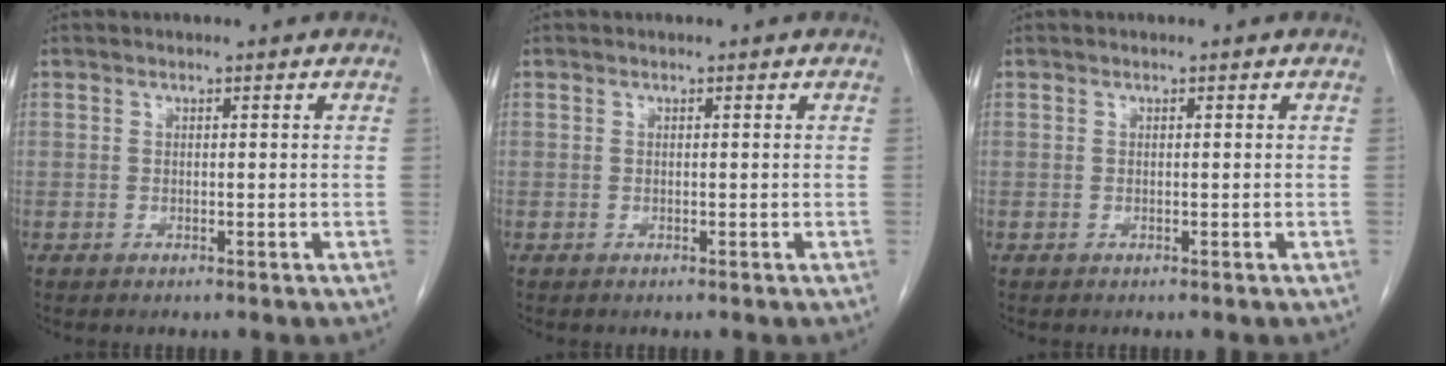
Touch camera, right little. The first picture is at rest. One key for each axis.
{"total": 0.0}
{"total": 0.0}